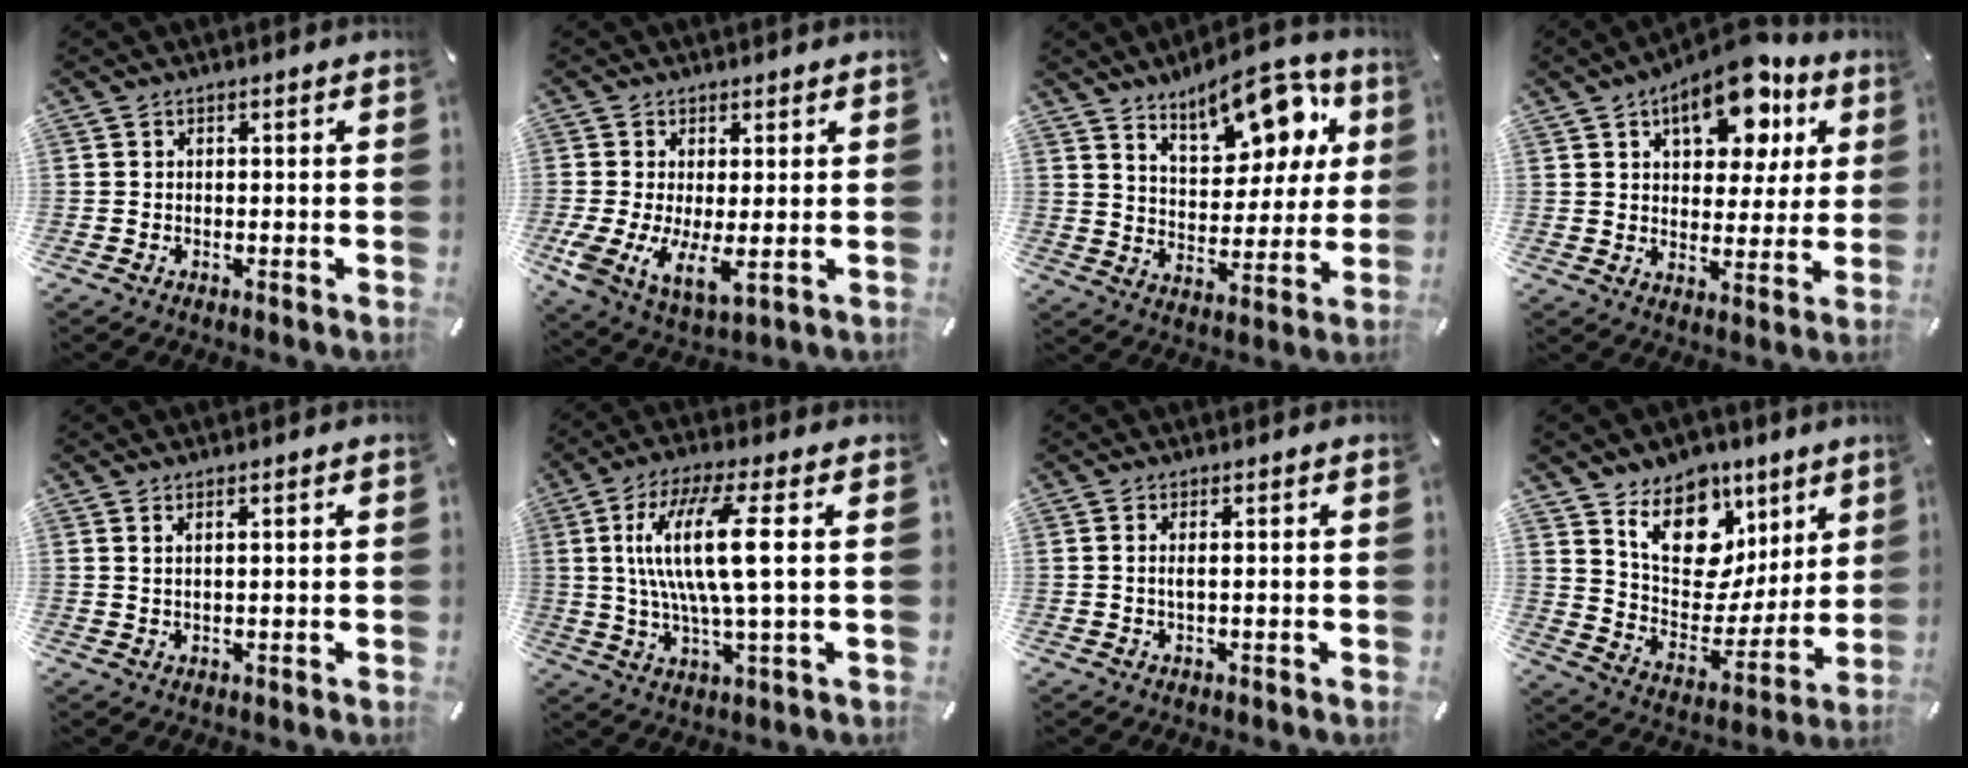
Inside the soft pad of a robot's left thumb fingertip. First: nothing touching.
{"total": 8.0, "force": [-0.1, 3.7, 7.1], "torque": [-0.153, -0.028, 0.005]}
{"total": 15.6, "force": [10.5, 7.7, 8.5], "torque": [-0.116, -0.060, 0.180]}
{"total": 14.5, "force": [7.9, 8.2, 8.9], "torque": [-0.121, -0.029, 0.136]}
{"total": 1.3, "force": [1.1, -0.1, 0.8], "torque": [-0.024, -0.004, 0.016]}
{"total": 15.0, "force": [2.7, 3.0, 14.4], "torque": [-0.301, -0.007, 0.033]}
{"total": 1.5, "force": [0.2, 0.1, 1.5], "torque": [-0.030, -0.003, 0.003]}
{"total": 14.5, "force": [8.2, 10.7, 5.4], "torque": [-0.079, -0.068, 0.153]}